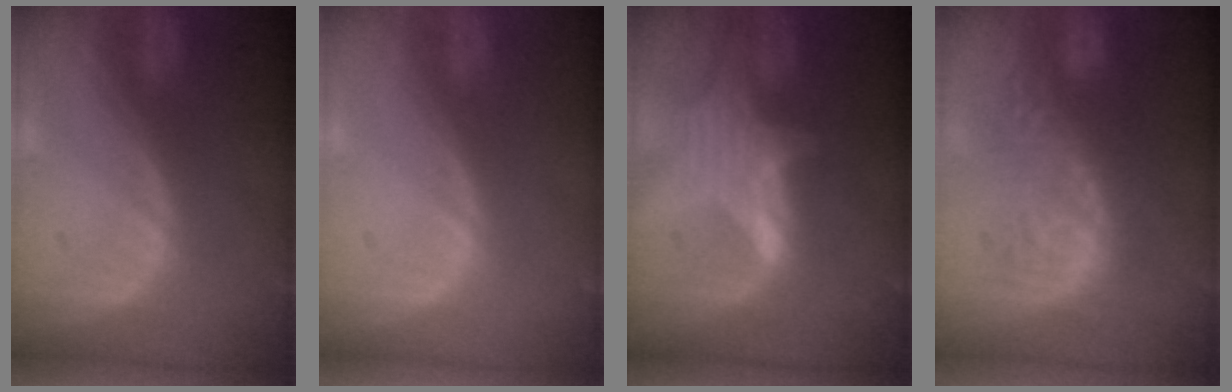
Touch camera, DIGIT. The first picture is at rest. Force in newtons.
{"total": 0.0}
{"total": 6.8, "press": 6.3, "slide": 2.4}
{"total": 8.7, "press": 8.6, "slide": 1.2}